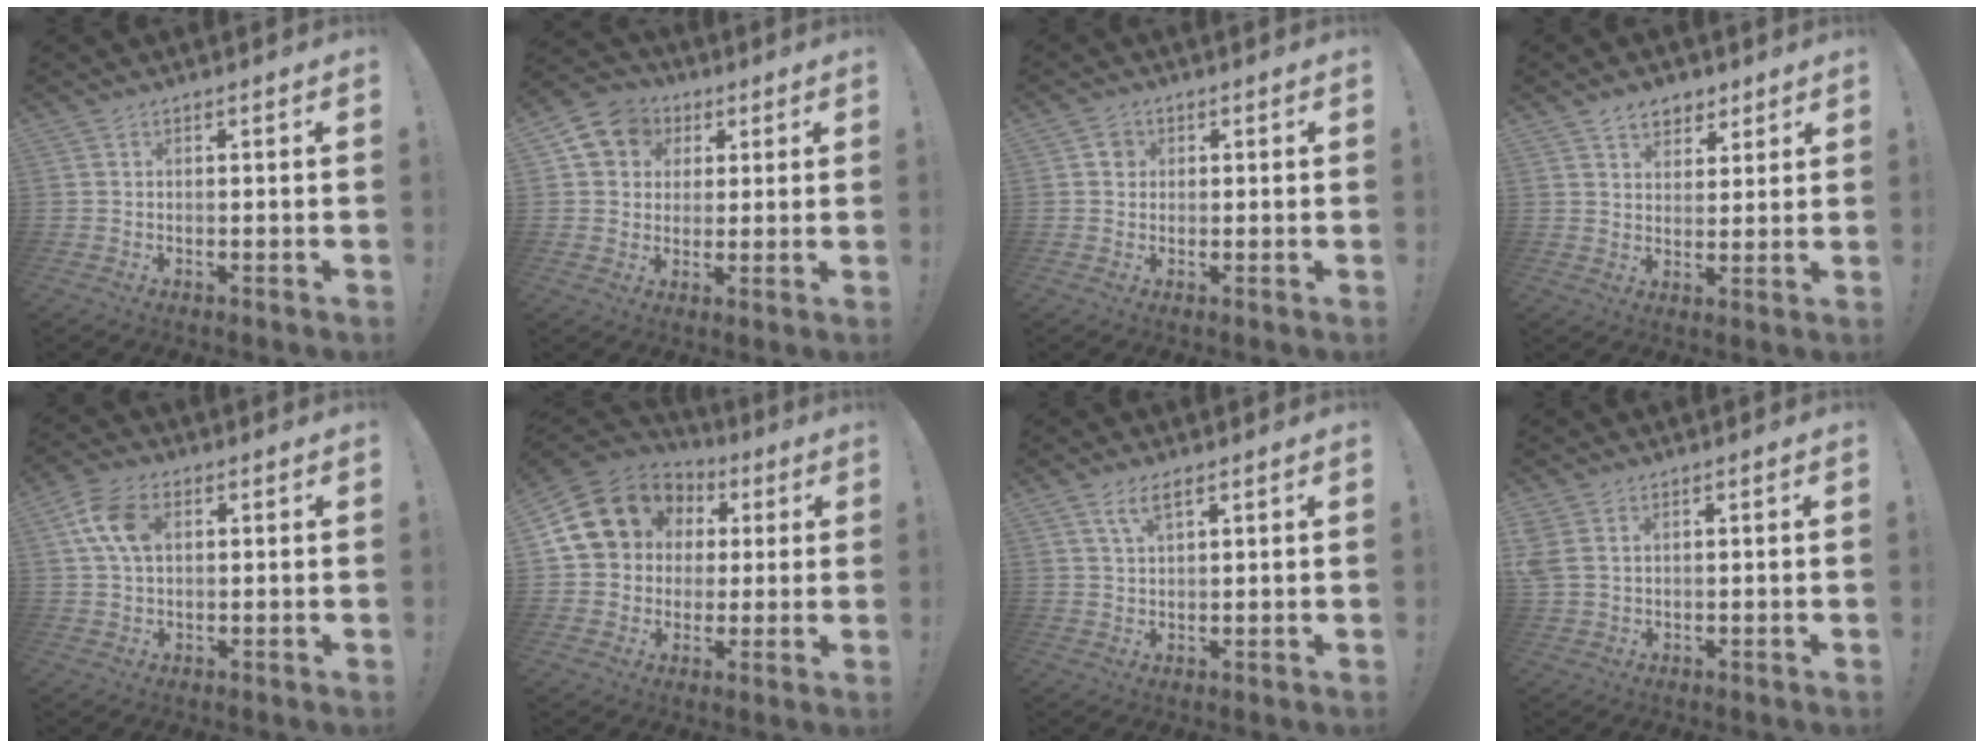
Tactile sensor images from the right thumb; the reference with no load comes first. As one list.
[{"total": 9.5, "force": [3.0, 8.4, 3.2], "torque": [-0.044, -0.008, 0.064]}, {"total": 3.0, "force": [0.5, 2.7, 1.0], "torque": [-0.008, 0.005, 0.008]}, {"total": 7.0, "force": [4.5, 5.0, 2.0], "torque": [-0.014, -0.026, 0.084]}, {"total": 9.7, "force": [2.5, 6.3, 7.0], "torque": [-0.134, 0.010, 0.050]}, {"total": 16.5, "force": [4.8, 14.0, 7.2], "torque": [-0.113, -0.013, 0.111]}, {"total": 4.7, "force": [2.6, 1.8, 3.5], "torque": [-0.063, -0.004, 0.047]}, {"total": 4.0, "force": [1.6, 2.8, 2.3], "torque": [-0.053, -0.001, 0.033]}]